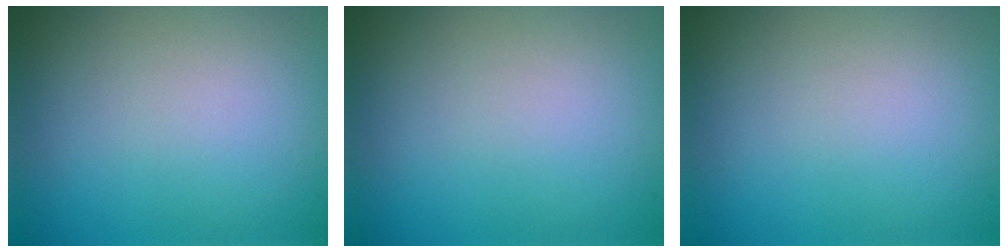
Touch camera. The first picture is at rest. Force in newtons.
{"total": 0.0}
{"total": 0.0}